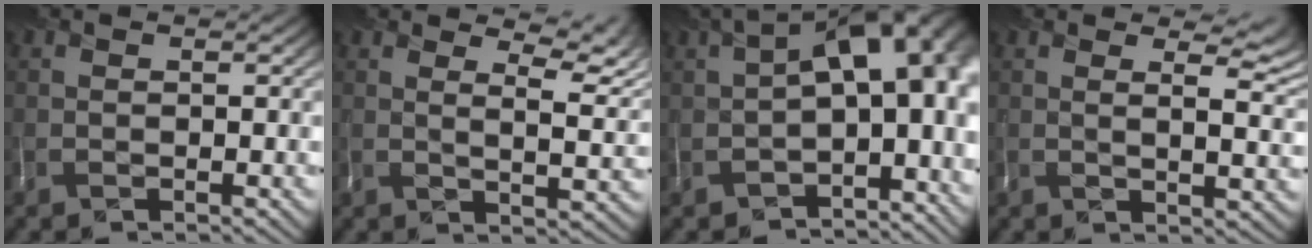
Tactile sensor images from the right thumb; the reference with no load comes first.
{"total": 7.0, "force": [4.2, 2.1, 5.2], "torque": [-0.071, 0.013, 0.064]}
{"total": 14.2, "force": [-1.2, 7.6, 11.9], "torque": [-0.148, 0.000, 0.011]}
{"total": 5.3, "force": [2.5, 1.7, 4.3], "torque": [-0.060, 0.003, 0.042]}